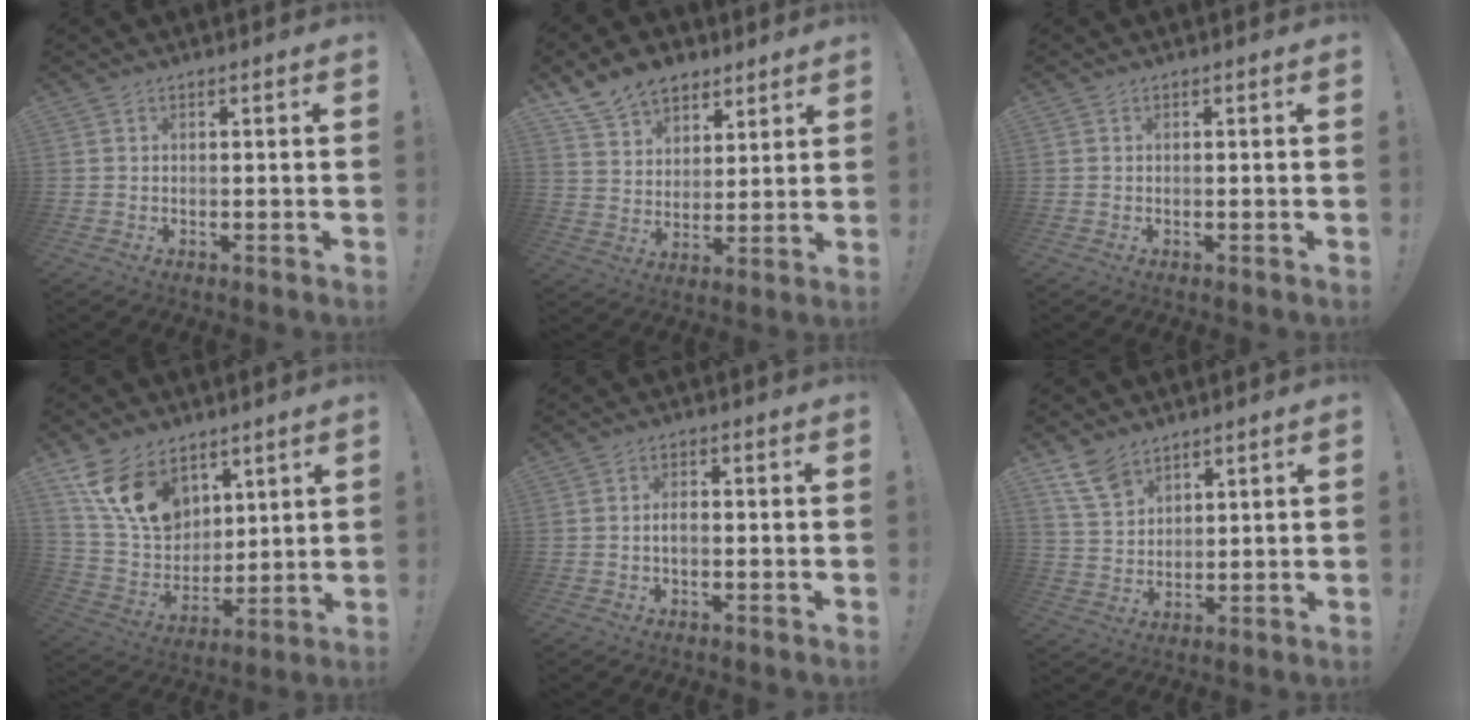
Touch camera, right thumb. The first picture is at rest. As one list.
[{"total": 11.1, "force": [7.9, 7.1, 3.4], "torque": [-0.062, -0.051, 0.156]}, {"total": 0.0}, {"total": 17.0, "force": [9.5, 11.0, 8.9], "torque": [-0.163, -0.046, 0.183]}, {"total": 2.0, "force": [-0.5, 0.9, 1.7], "torque": [-0.027, 0.003, -0.010]}, {"total": 8.9, "force": [6.4, 5.1, 3.5], "torque": [-0.075, -0.031, 0.130]}]